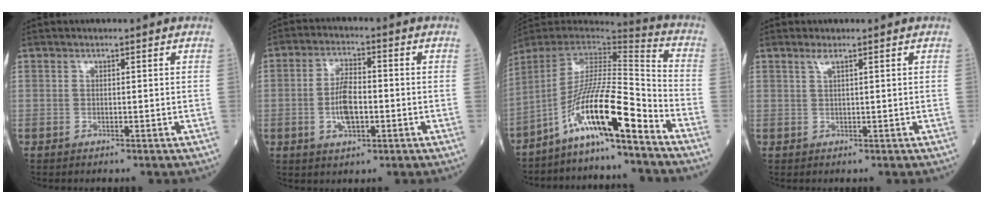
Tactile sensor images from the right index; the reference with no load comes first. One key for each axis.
{"total": 6.3, "fx": -1.2, "fy": 2.4, "fz": 5.7, "tx": -0.116, "ty": 0.005, "tz": -0.023}
{"total": 14.6, "fx": -9.3, "fy": 0.0, "fz": 11.2, "tx": -0.199, "ty": 0.005, "tz": -0.168}
{"total": 1.3, "fx": 0.8, "fy": -0.1, "fz": 1.0, "tx": -0.024, "ty": 0.004, "tz": 0.018}